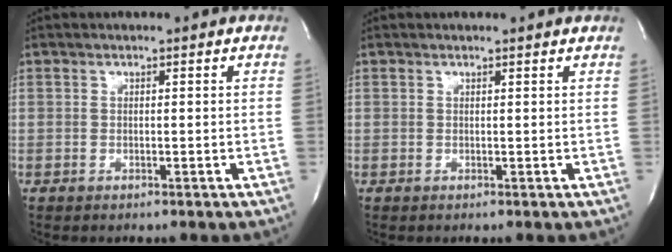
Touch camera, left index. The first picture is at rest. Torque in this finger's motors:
{"motor_torque": [0.00, -0.32, -0.05, -0.01]}